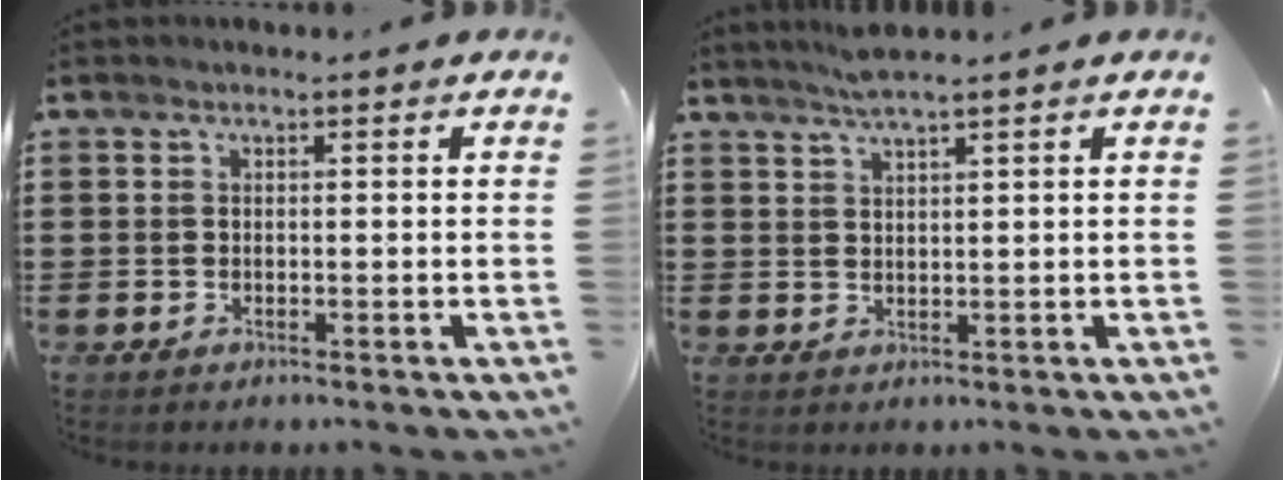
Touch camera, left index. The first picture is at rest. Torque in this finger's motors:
{"motor_torque": [0.61, -0.58, 0.18, 0.07]}